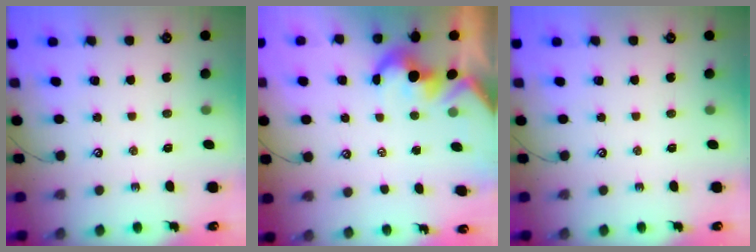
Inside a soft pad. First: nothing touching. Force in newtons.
{"total": 1.7, "press": 1.4, "slide": 1.0}
{"total": 0.0}